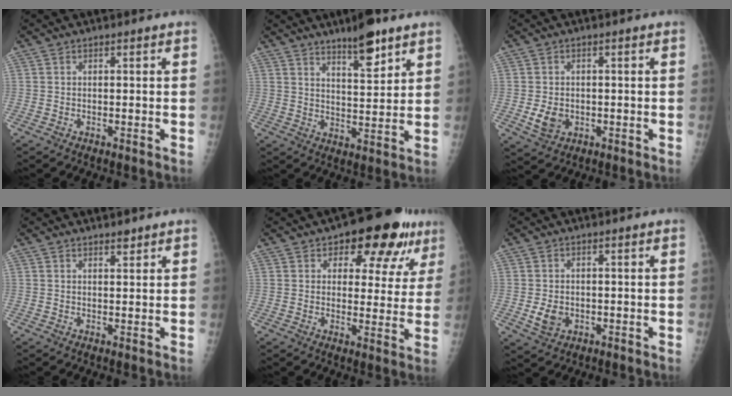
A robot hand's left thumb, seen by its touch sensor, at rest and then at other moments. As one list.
[{"total": 8.9, "force": [6.1, 2.3, 6.0], "torque": [-0.080, -0.041, 0.099]}, {"total": 4.1, "force": [-0.7, 3.2, 2.4], "torque": [-0.036, -0.001, -0.004]}, {"total": 1.6, "force": [1.3, 0.5, 0.7], "torque": [-0.004, -0.010, 0.021]}, {"total": 13.4, "force": [7.7, 7.0, 8.5], "torque": [-0.055, -0.022, 0.098]}, {"total": 3.7, "force": [-0.6, 2.9, 2.2], "torque": [-0.033, -0.001, -0.004]}]